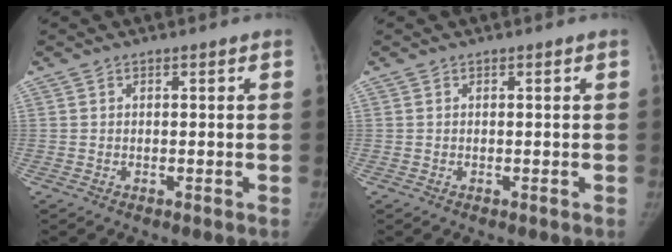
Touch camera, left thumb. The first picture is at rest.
{"total": 0.0}